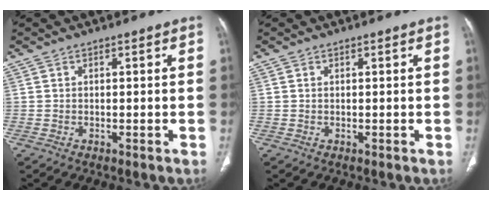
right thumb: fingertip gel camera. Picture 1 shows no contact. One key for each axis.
{"total": 0.0}